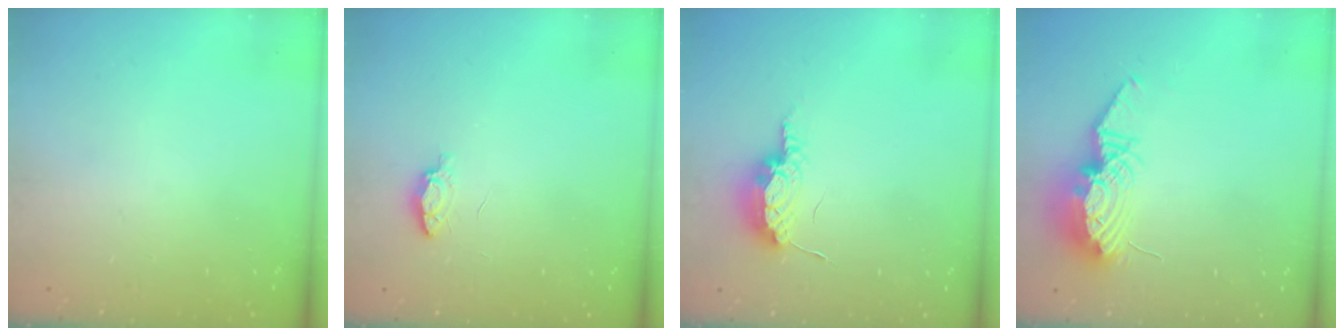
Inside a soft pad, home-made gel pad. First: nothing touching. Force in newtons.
{"total": 3.7, "press": 3.6, "slide": 0.6}
{"total": 13.2, "press": 9.3, "slide": 9.4}
{"total": 13.1, "press": 13.0, "slide": 1.2}